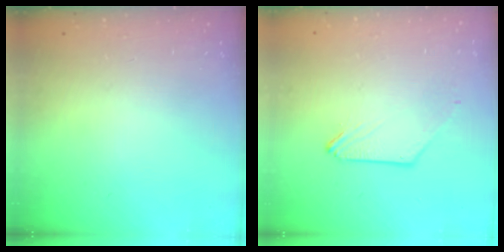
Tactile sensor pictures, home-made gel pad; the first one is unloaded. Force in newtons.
{"total": 0.0}